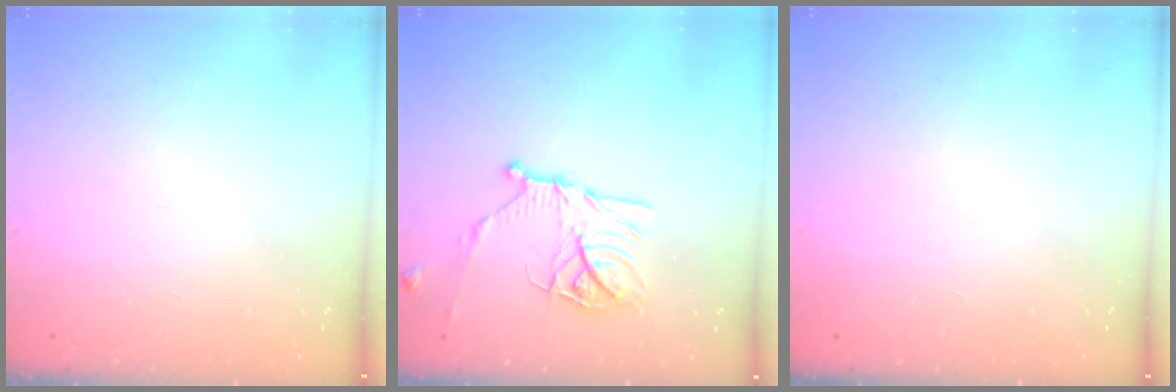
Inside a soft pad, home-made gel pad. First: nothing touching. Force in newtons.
{"total": 15.9, "press": 15.9, "slide": 1.5}
{"total": 1.5, "press": 1.5, "slide": 0.1}